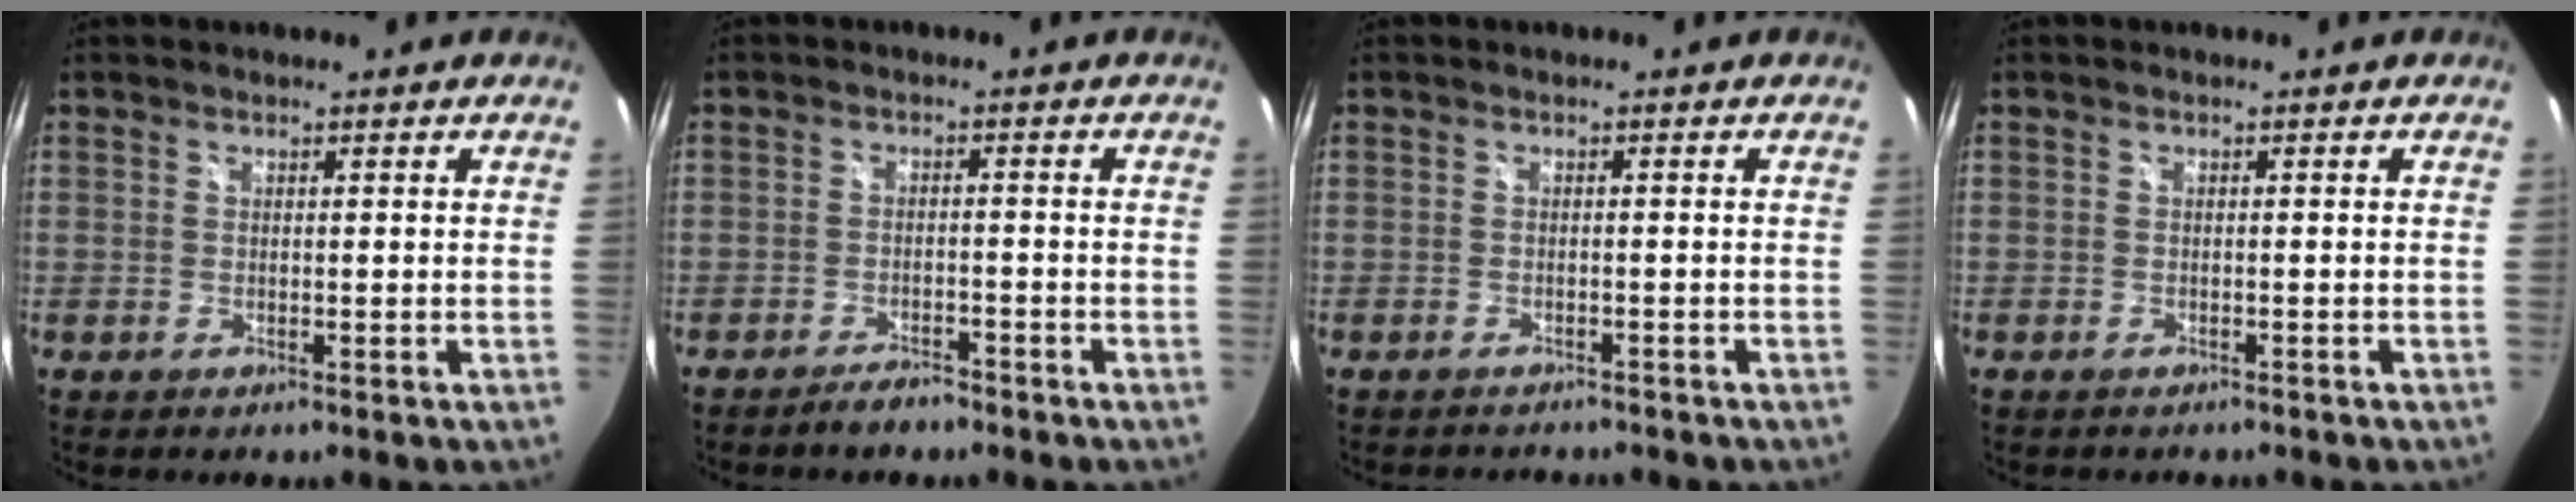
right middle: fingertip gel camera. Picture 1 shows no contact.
{"total": 3.9, "force": [-3.4, 1.3, 1.3], "torque": [-0.037, 0.003, -0.053]}
{"total": 4.6, "force": [-4.2, 1.2, 1.2], "torque": [-0.030, -0.016, -0.061]}
{"total": 2.2, "force": [-2.0, 0.7, 0.6], "torque": [-0.016, -0.014, -0.027]}